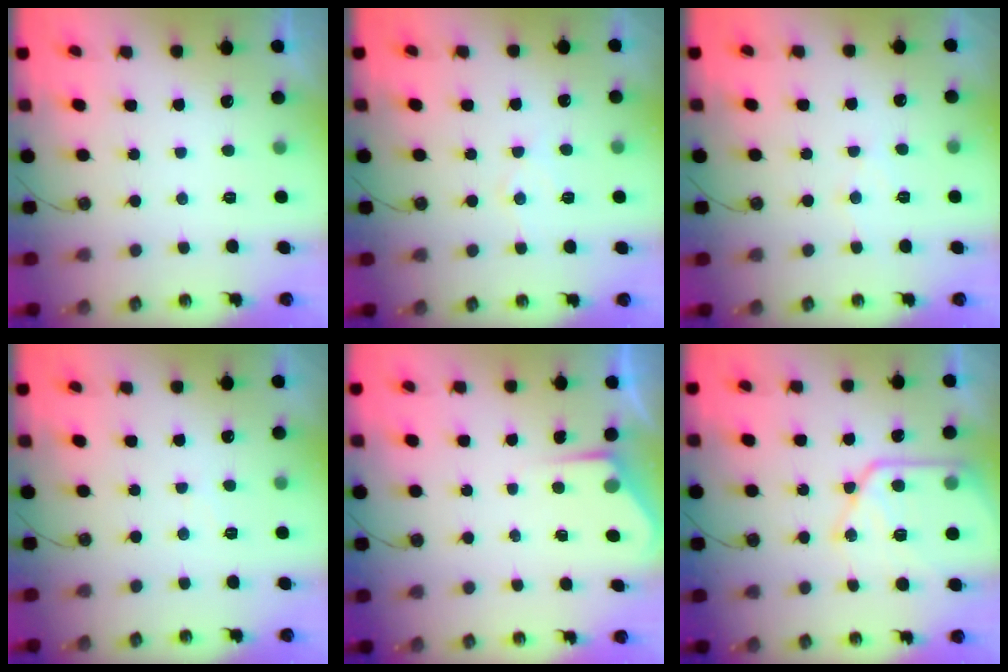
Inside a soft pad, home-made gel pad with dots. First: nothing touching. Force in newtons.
{"total": 6.2, "press": 6.2, "slide": 0.4}
{"total": 6.1, "press": 6.1, "slide": 0.4}
{"total": 3.3, "press": 3.2, "slide": 0.6}
{"total": 2.3, "press": 2.3, "slide": 0.3}
{"total": 16.0, "press": 16.0, "slide": 1.5}